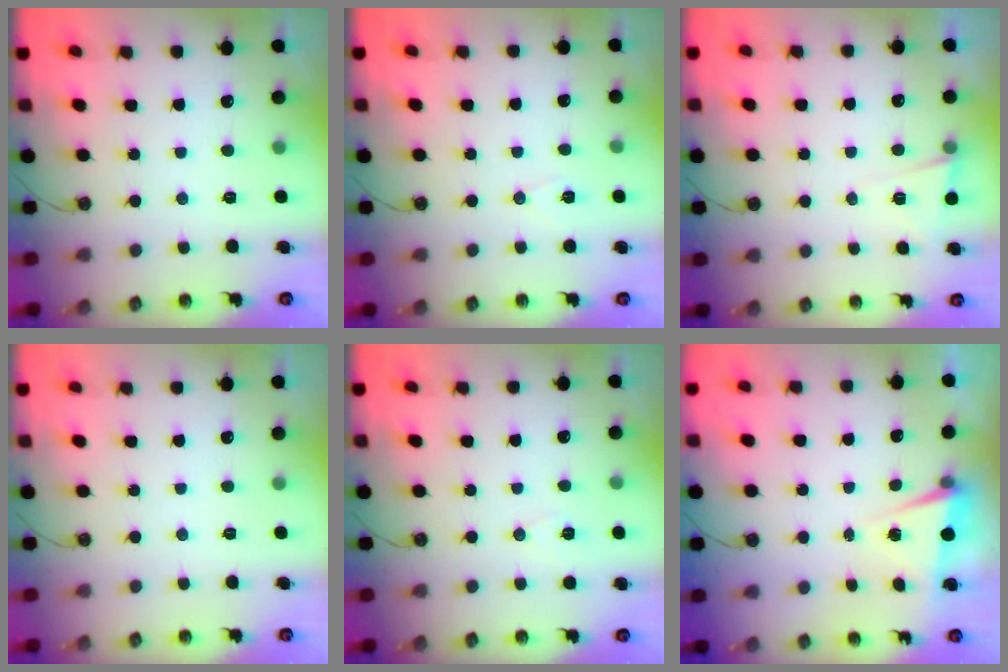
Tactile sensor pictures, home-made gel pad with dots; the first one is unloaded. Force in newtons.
{"total": 5.3, "press": 3.0, "slide": 4.4}
{"total": 5.0, "press": 4.5, "slide": 2.1}
{"total": 0.0}
{"total": 7.1, "press": 5.4, "slide": 4.5}
{"total": 1.9, "press": 1.4, "slide": 1.3}